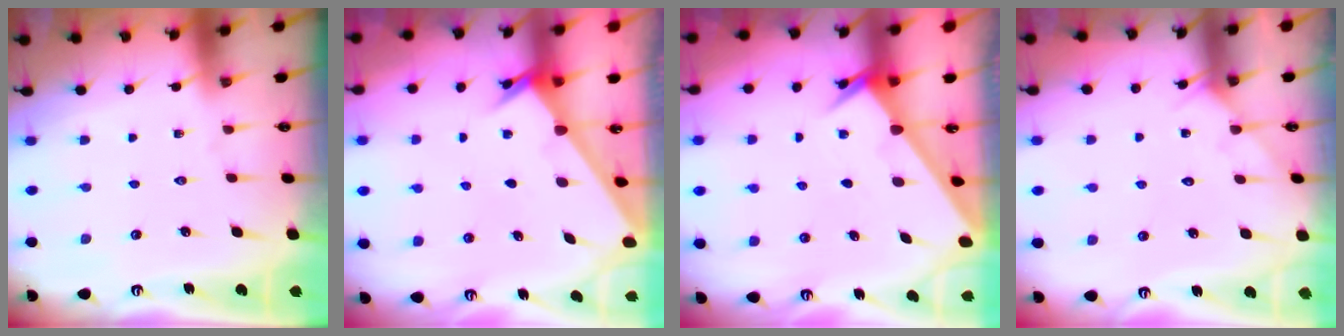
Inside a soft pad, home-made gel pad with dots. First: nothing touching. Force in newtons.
{"total": 2.1, "press": 2.1, "slide": 0.3}
{"total": 2.0, "press": 2.0, "slide": 0.1}
{"total": 4.3, "press": 4.3, "slide": 0.4}